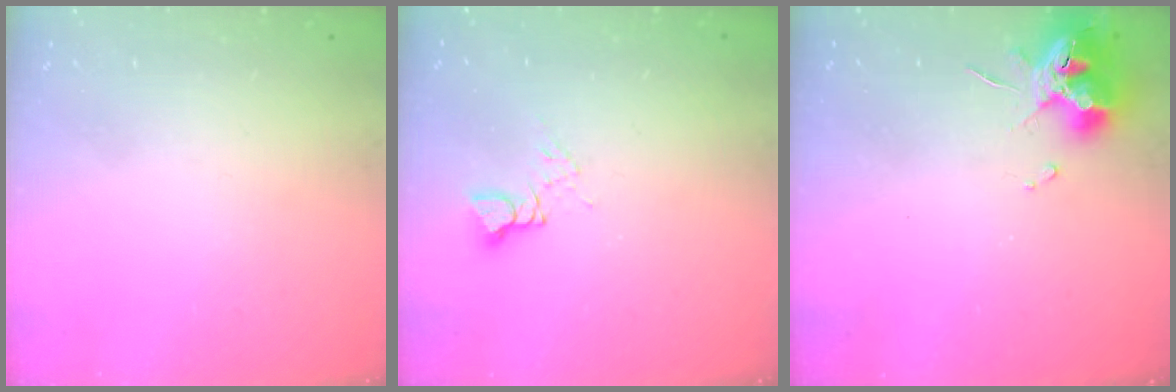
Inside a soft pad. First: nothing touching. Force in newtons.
{"total": 4.0, "press": 3.9, "slide": 0.5}
{"total": 12.8, "press": 12.8, "slide": 1.0}